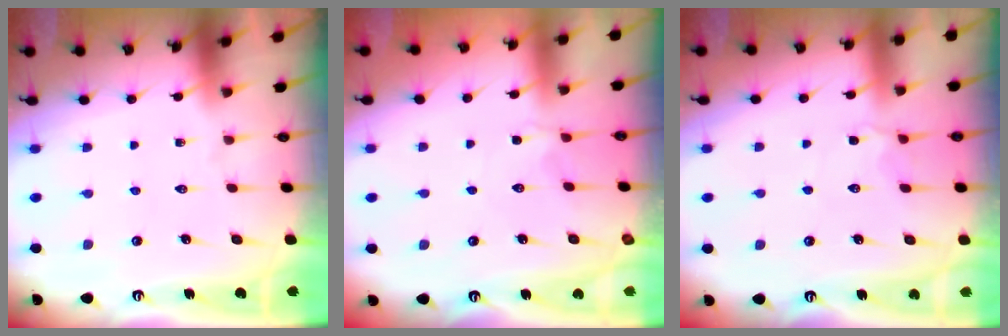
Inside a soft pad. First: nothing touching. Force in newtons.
{"total": 1.6, "press": 1.6, "slide": 0.4}
{"total": 3.1, "press": 3.0, "slide": 0.7}